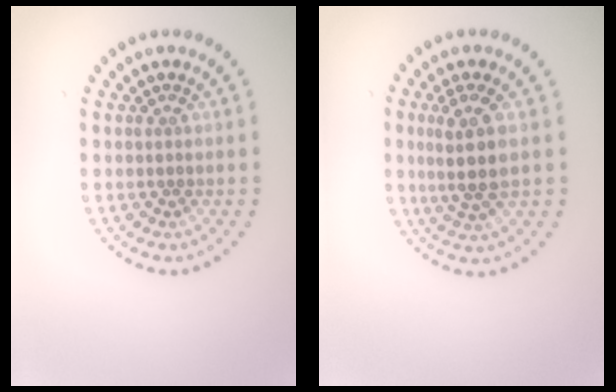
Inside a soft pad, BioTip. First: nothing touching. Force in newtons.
{"total": 3.5, "press": 3.0, "slide": 1.8}